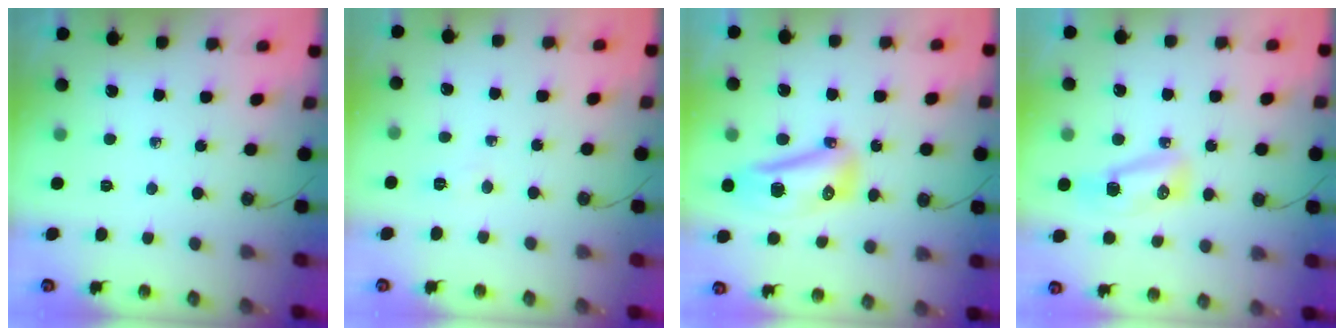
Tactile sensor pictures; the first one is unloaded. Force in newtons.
{"total": 3.0, "press": 3.0, "slide": 0.5}
{"total": 12.6, "press": 12.5, "slide": 1.5}
{"total": 7.8, "press": 7.8, "slide": 1.0}